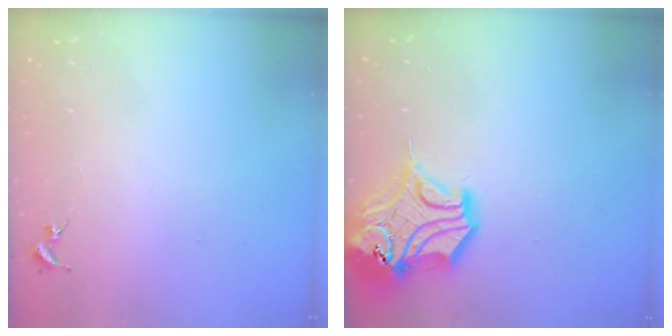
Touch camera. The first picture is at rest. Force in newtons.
{"total": 17.2, "press": 17.0, "slide": 2.4}